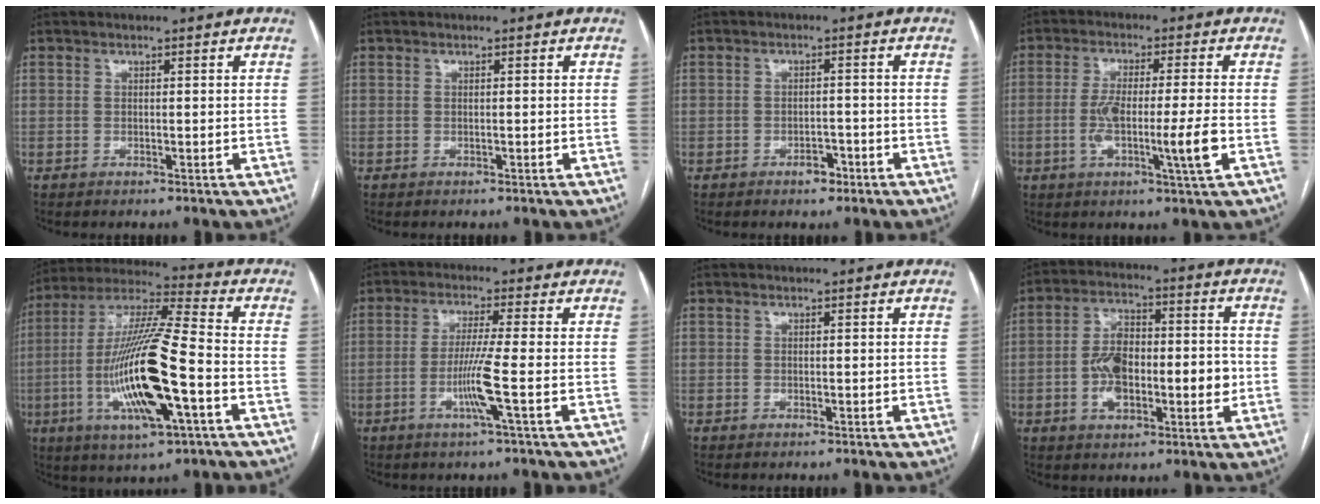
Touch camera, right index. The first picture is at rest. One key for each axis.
{"total": 0.0}
{"total": 2.5, "fx": -1.6, "fy": 1.4, "fz": 1.2, "tx": -0.010, "ty": 0.006, "tz": -0.019}
{"total": 9.2, "fx": -2.1, "fy": 0.1, "fz": 8.9, "tx": -0.162, "ty": -0.008, "tz": -0.040}
{"total": 19.3, "fx": -5.1, "fy": 2.3, "fz": 18.5, "tx": -0.378, "ty": -0.011, "tz": -0.089}
{"total": 6.2, "fx": -1.9, "fy": -1.3, "fz": 5.8, "tx": -0.112, "ty": -0.013, "tz": -0.040}
{"total": 0.0}
{"total": 11.6, "fx": -1.8, "fy": 5.3, "fz": 10.2, "tx": -0.180, "ty": 0.026, "tz": -0.027}